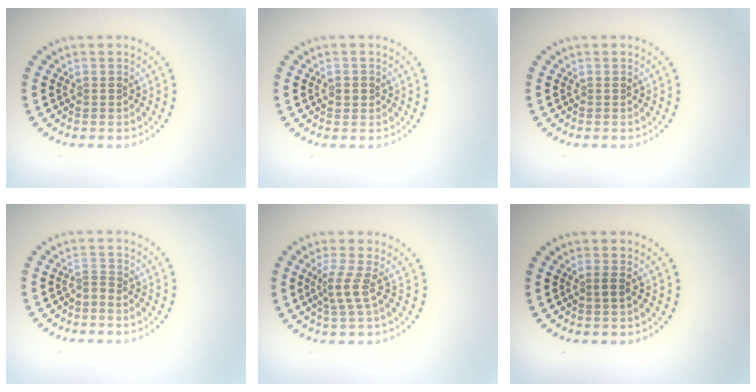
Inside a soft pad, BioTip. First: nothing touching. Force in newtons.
{"total": 1.0, "press": 1.0, "slide": 0.3}
{"total": 0.0}
{"total": 0.9, "press": 0.3, "slide": 0.8}
{"total": 2.2, "press": 1.5, "slide": 1.6}
{"total": 1.1, "press": 1.0, "slide": 0.5}